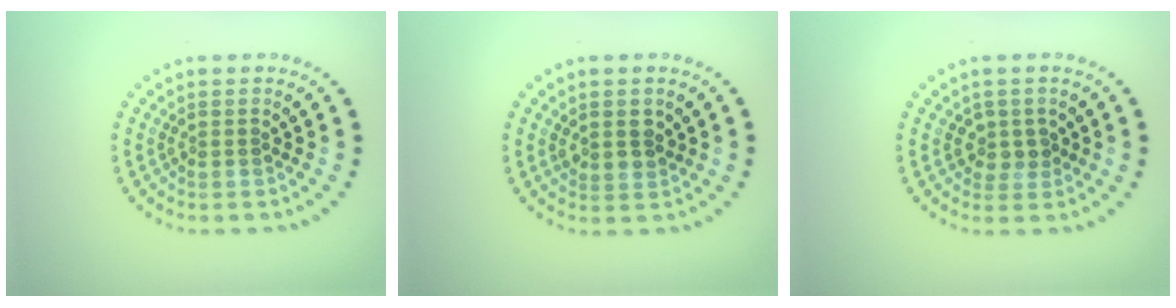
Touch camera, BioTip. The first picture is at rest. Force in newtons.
{"total": 2.0, "press": 1.8, "slide": 0.8}
{"total": 1.9, "press": 1.5, "slide": 1.1}